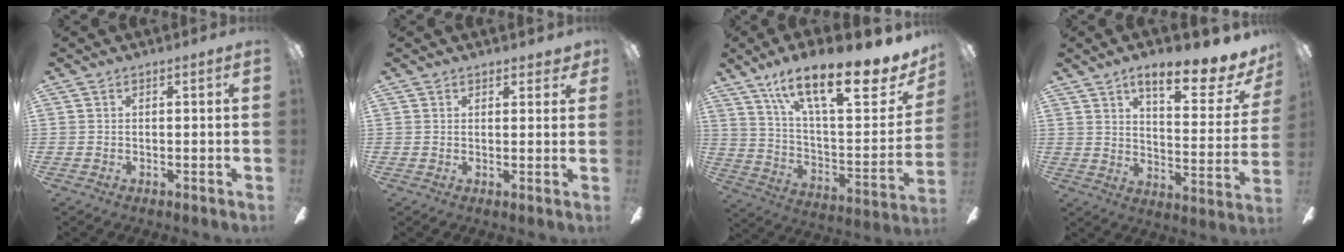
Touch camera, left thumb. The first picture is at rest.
{"total": 1.9, "force": [1.3, 0.8, 1.1], "torque": [-0.007, -0.006, 0.021]}
{"total": 22.3, "force": [15.4, 6.5, 14.7], "torque": [-0.218, -0.103, 0.251]}
{"total": 13.9, "force": [10.3, 3.9, 8.4], "torque": [-0.119, -0.070, 0.169]}